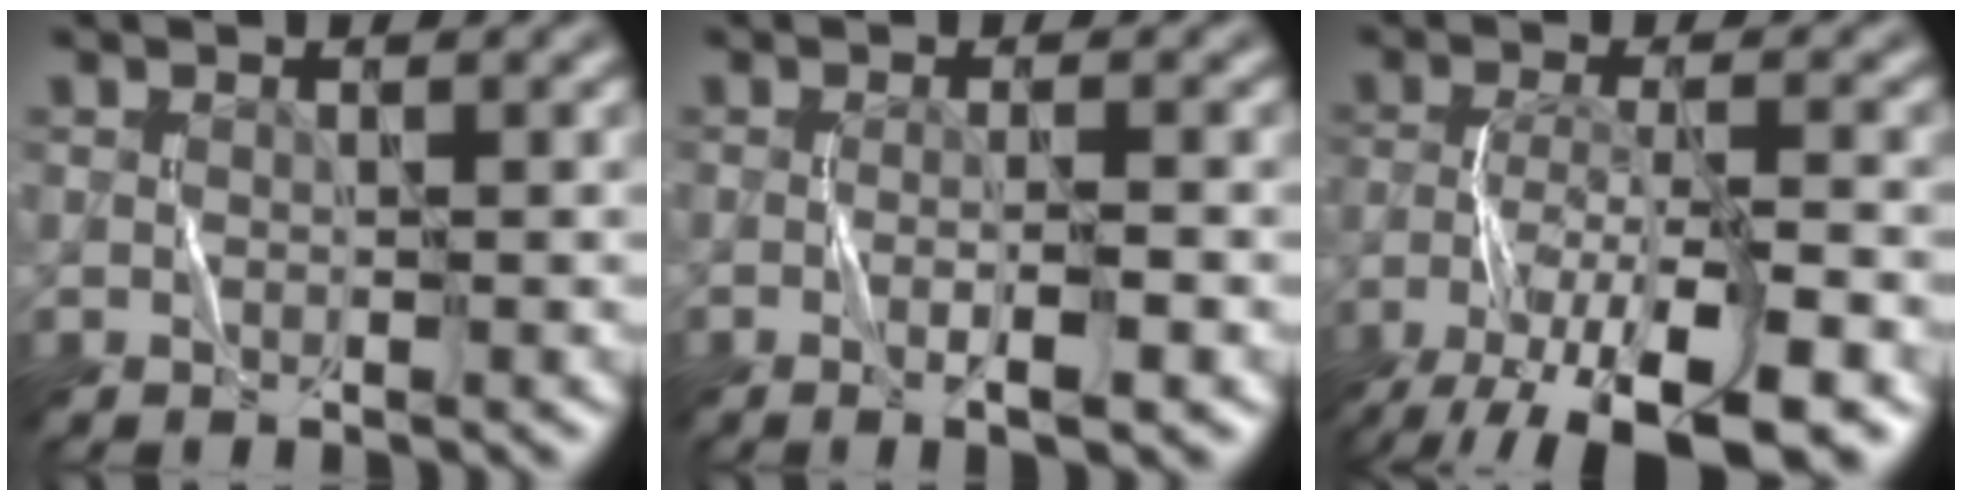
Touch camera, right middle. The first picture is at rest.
{"total": 3.2, "force": [-1.0, 0.6, 2.9], "torque": [-0.041, 0.004, -0.019]}
{"total": 10.5, "force": [-7.0, 2.8, 7.3], "torque": [-0.133, -0.013, -0.120]}